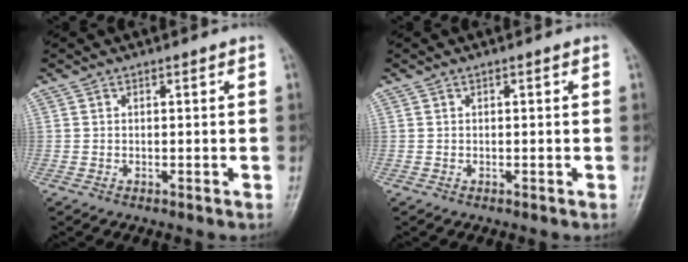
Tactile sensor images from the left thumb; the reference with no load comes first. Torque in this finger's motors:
{"motor_torque": [0.00, 0.00, 0.00, 0.00, 0.00]}